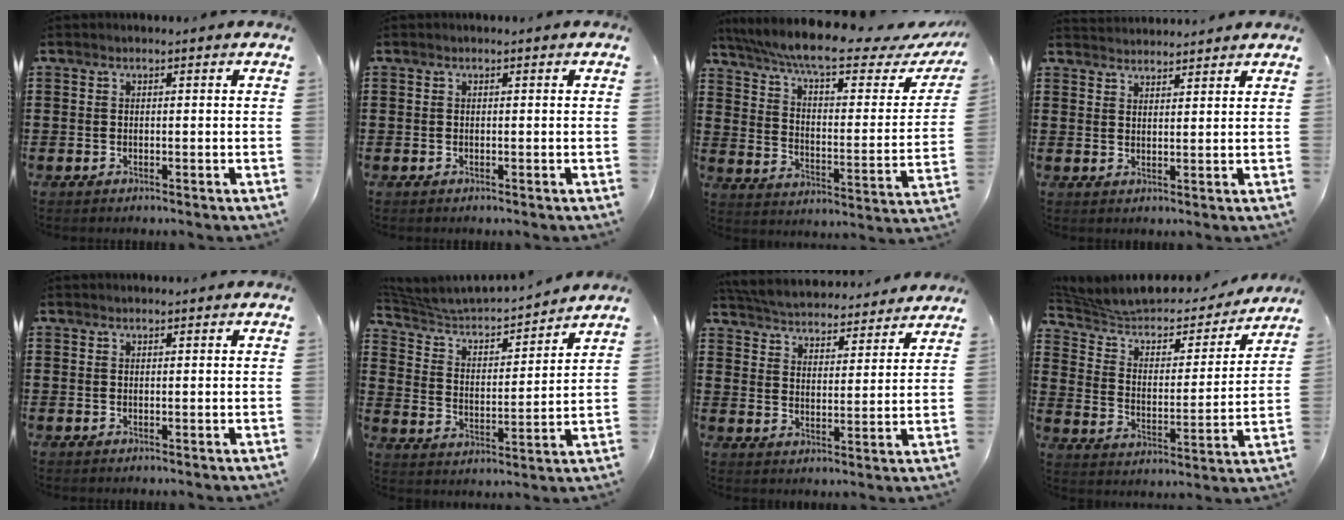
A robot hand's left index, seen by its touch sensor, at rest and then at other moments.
{"total": 0.0}
{"total": 10.4, "force": [8.0, 1.1, 6.5], "torque": [-0.147, -0.048, 0.134]}
{"total": 2.4, "force": [2.4, -0.1, -0.3], "torque": [0.000, -0.006, 0.047]}
{"total": 0.5, "force": [0.5, -0.1, 0.2], "torque": [-0.005, -0.002, 0.010]}
{"total": 4.0, "force": [3.7, 1.2, 1.1], "torque": [-0.049, -0.031, 0.052]}
{"total": 4.6, "force": [4.6, 0.0, 0.0], "torque": [-0.028, -0.039, 0.075]}
{"total": 5.4, "force": [4.5, 2.1, 2.2], "torque": [-0.069, -0.032, 0.071]}